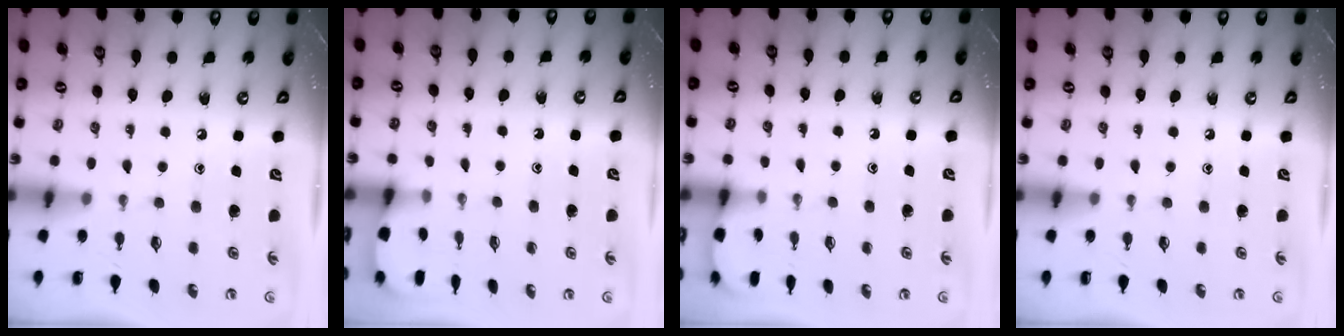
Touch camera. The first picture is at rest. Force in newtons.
{"total": 1.2, "press": 1.2, "slide": 0.0}
{"total": 1.8, "press": 1.8, "slide": 0.2}
{"total": 0.0}